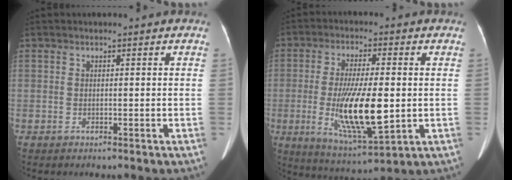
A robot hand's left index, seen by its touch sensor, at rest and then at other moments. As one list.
[{"total": 13.2, "force": [-2.4, 2.8, 12.6], "torque": [-0.239, -0.021, -0.032]}]